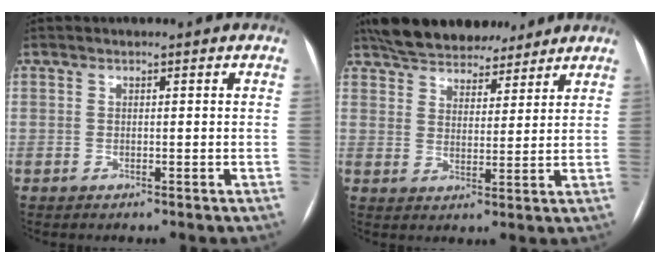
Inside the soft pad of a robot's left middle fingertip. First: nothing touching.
{"total": 14.7, "force": [12.7, 5.2, 5.1], "torque": [-0.089, 0.022, 0.195]}